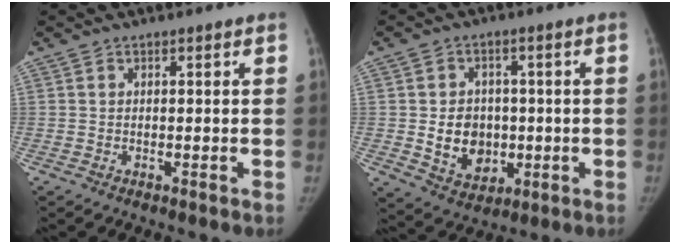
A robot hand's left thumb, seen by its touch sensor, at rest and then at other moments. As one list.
[{"total": 9.7, "force": [-0.7, 7.9, 5.6], "torque": [-0.053, -0.002, 0.003]}]